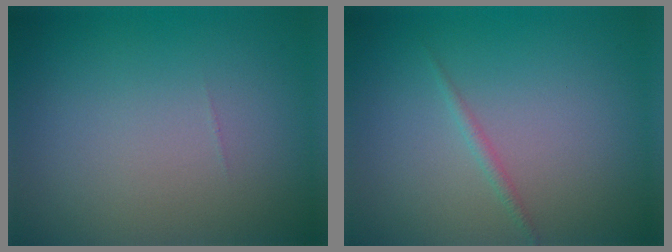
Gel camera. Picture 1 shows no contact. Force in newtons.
{"total": 0.8, "press": 0.8, "slide": 0.1}